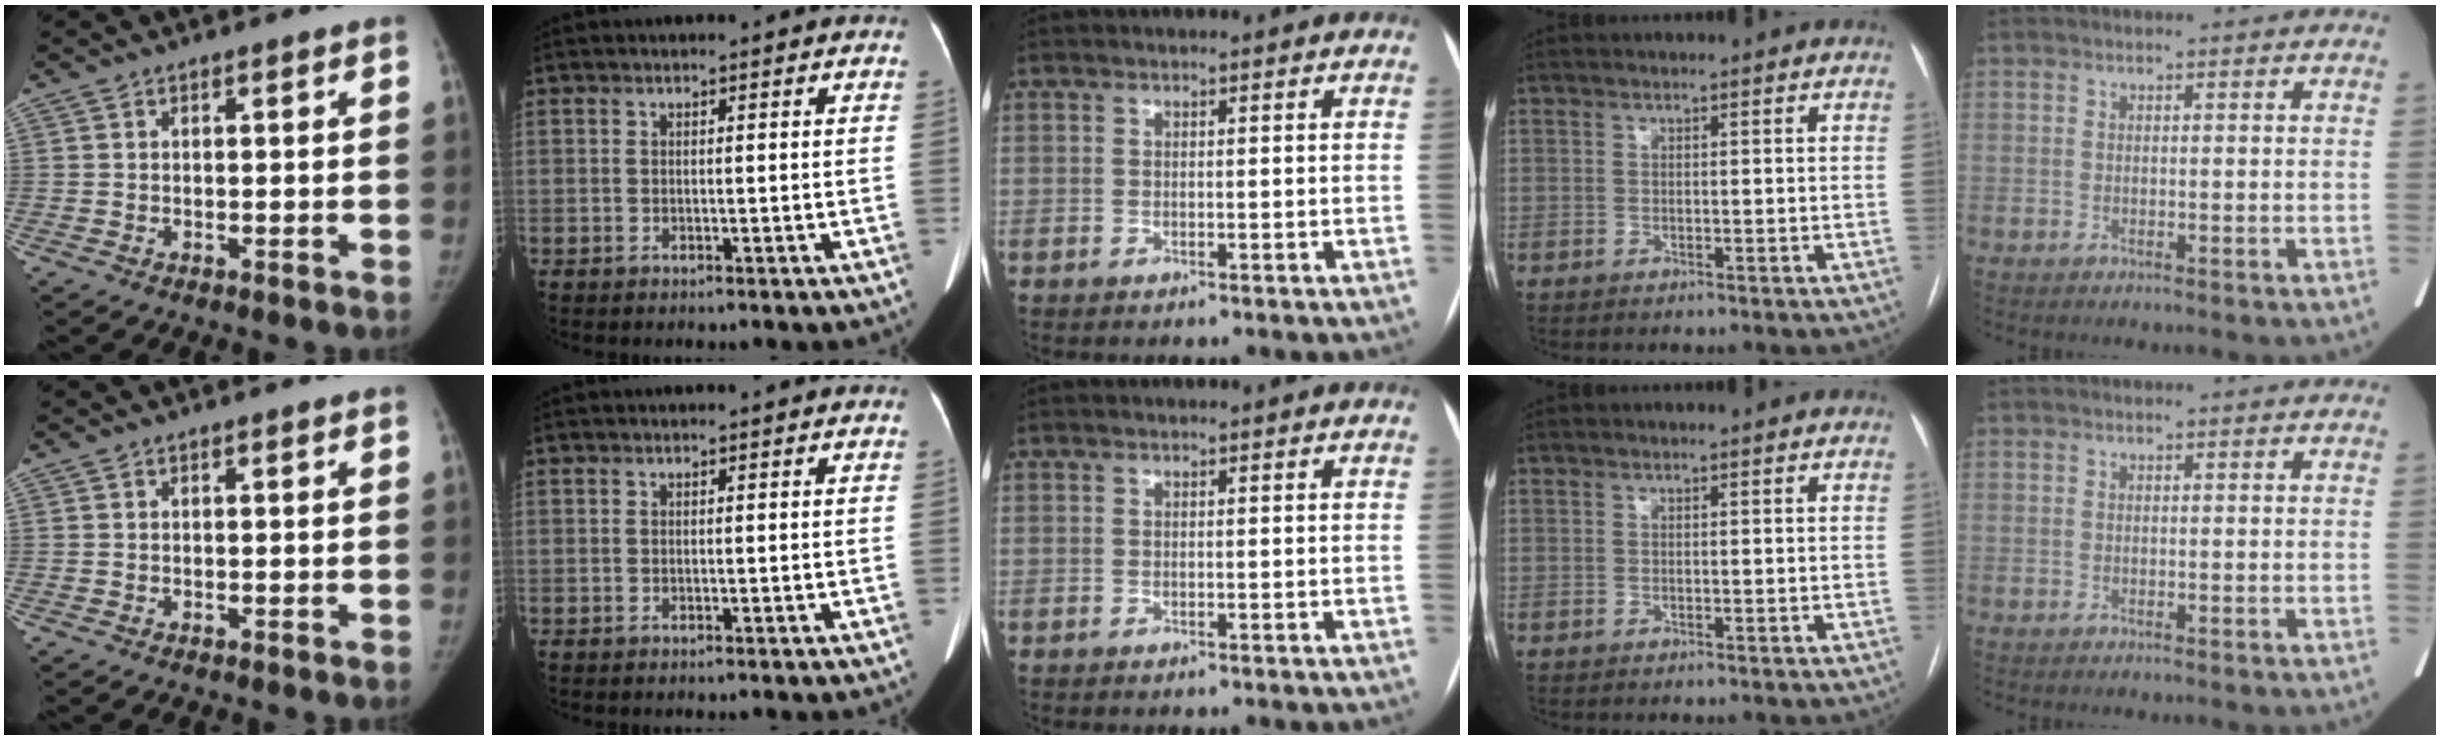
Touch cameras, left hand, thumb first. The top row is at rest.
{}